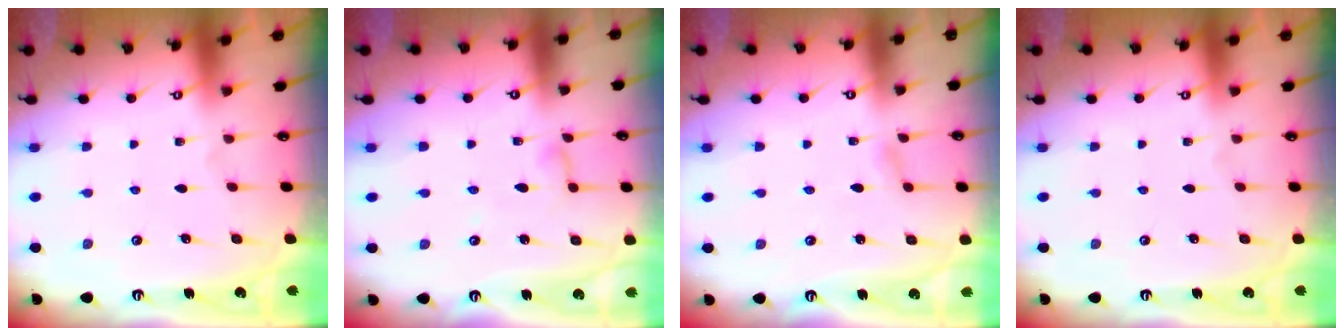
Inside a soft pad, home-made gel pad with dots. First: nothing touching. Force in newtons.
{"total": 3.6, "press": 3.5, "slide": 0.3}
{"total": 2.1, "press": 2.1, "slide": 0.3}
{"total": 0.0}